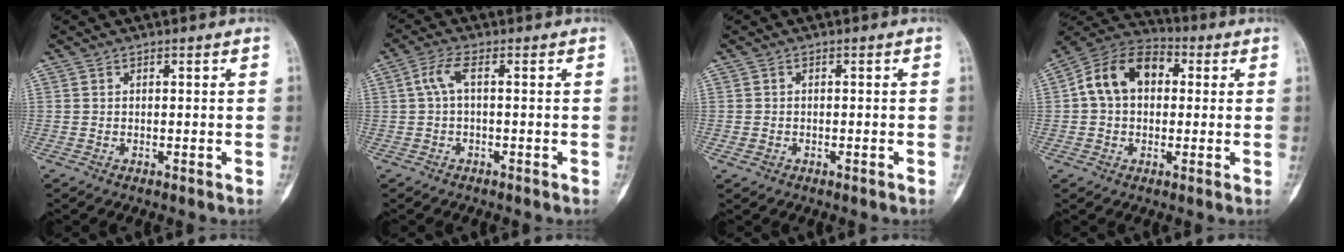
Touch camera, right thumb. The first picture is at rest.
{"total": 3.4, "force": [0.1, 0.9, 3.3], "torque": [-0.078, 0.016, 0.000]}
{"total": 1.2, "force": [-0.5, 0.9, 0.5], "torque": [-0.009, 0.009, -0.004]}
{"total": 12.7, "force": [2.0, 9.0, 8.8], "torque": [-0.135, 0.032, 0.020]}